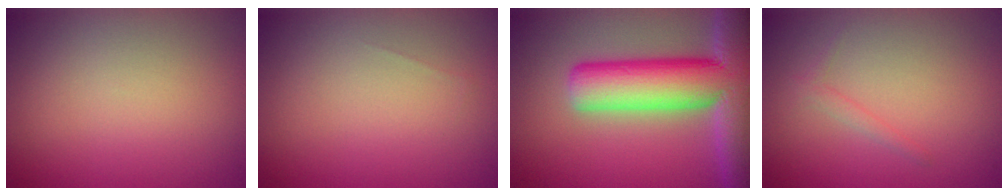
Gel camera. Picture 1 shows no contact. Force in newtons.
{"total": 0.0}
{"total": 13.2, "press": 13.2, "slide": 0.9}
{"total": 0.8, "press": 0.8, "slide": 0.1}